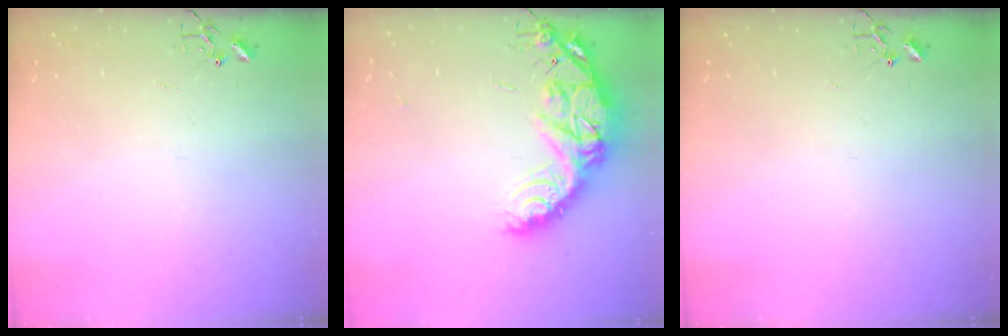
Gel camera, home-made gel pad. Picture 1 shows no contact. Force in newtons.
{"total": 17.5, "press": 17.4, "slide": 1.4}
{"total": 0.0}